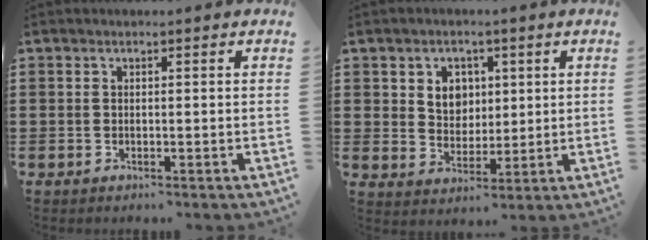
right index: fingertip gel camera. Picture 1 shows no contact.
{"total": 4.9, "force": [1.9, 4.2, 1.8], "torque": [-0.047, 0.011, 0.031]}